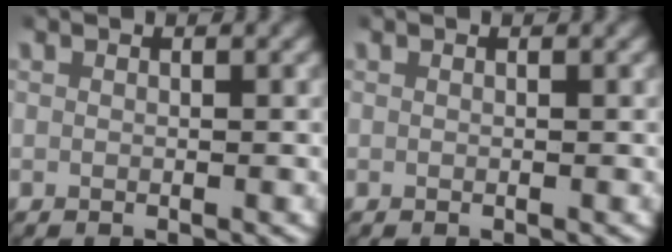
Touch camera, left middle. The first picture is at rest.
{"total": 0.0}